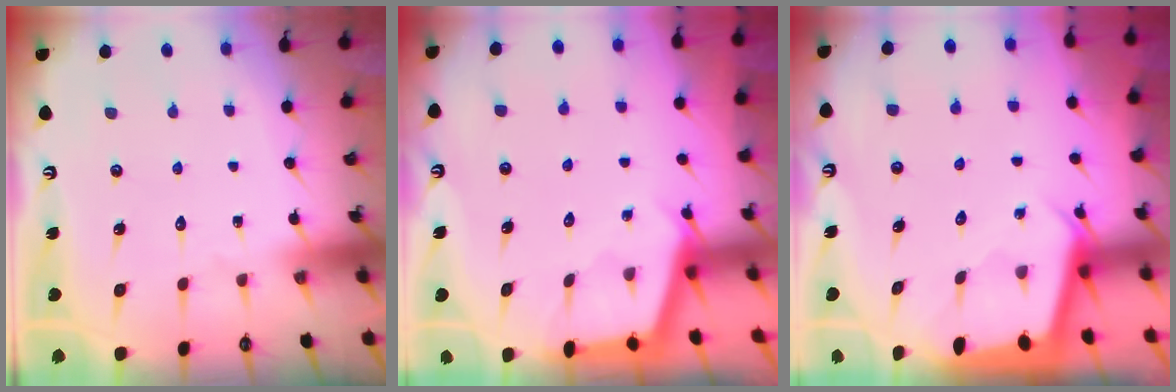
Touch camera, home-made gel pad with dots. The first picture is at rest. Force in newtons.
{"total": 2.5, "press": 2.5, "slide": 0.1}
{"total": 2.1, "press": 2.1, "slide": 0.2}